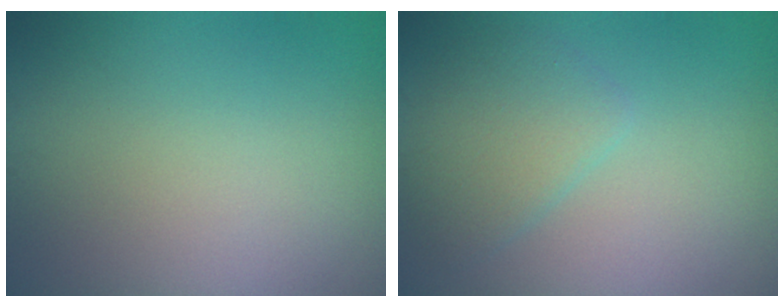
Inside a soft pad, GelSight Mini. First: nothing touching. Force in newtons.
{"total": 3.2, "press": 3.1, "slide": 0.2}